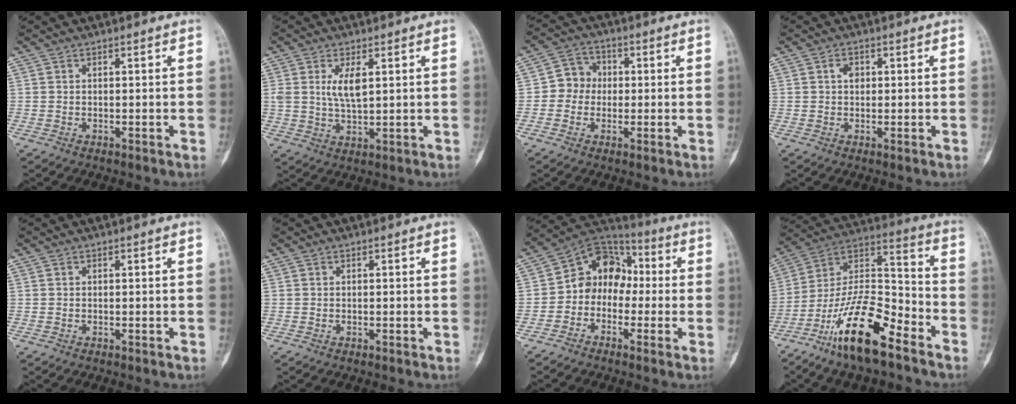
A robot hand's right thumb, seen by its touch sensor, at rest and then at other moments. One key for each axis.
{"total": 5.4, "fx": 1.7, "fy": 2.1, "fz": 4.7, "tx": -0.088, "ty": -0.012, "tz": 0.039}
{"total": 5.6, "fx": -0.3, "fy": 5.2, "fz": 2.1, "tx": -0.005, "ty": 0.014, "tz": -0.018}
{"total": 2.0, "fx": 0.7, "fy": 1.5, "fz": 1.2, "tx": -0.009, "ty": 0.002, "tz": 0.008}
{"total": 0.0}
{"total": 0.0}
{"total": 10.5, "fx": -0.8, "fy": 8.6, "fz": 6.0, "tx": -0.055, "ty": 0.049, "tz": -0.034}
{"total": 18.6, "fx": -11.7, "fy": 6.1, "fz": 13.2, "tx": -0.233, "ty": 0.081, "tz": -0.217}